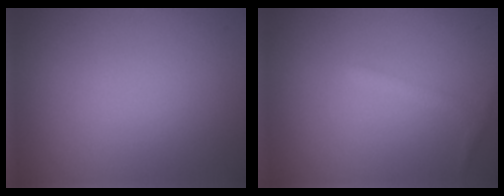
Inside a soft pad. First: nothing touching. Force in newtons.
{"total": 1.2, "press": 1.2, "slide": 0.0}